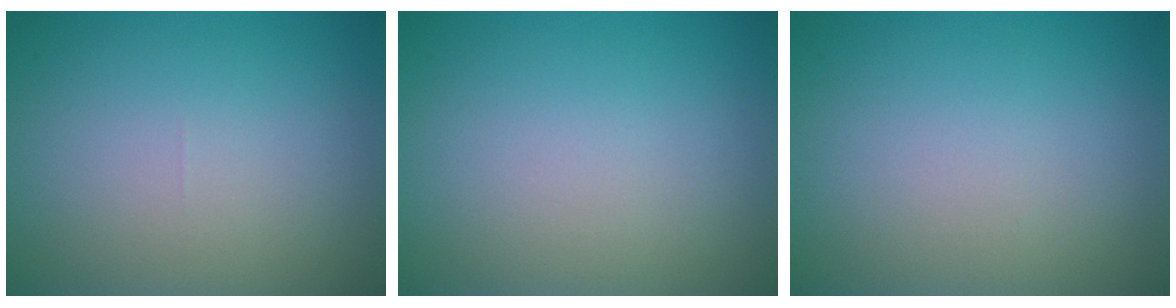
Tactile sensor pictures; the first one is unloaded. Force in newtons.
{"total": 0.0}
{"total": 0.0}